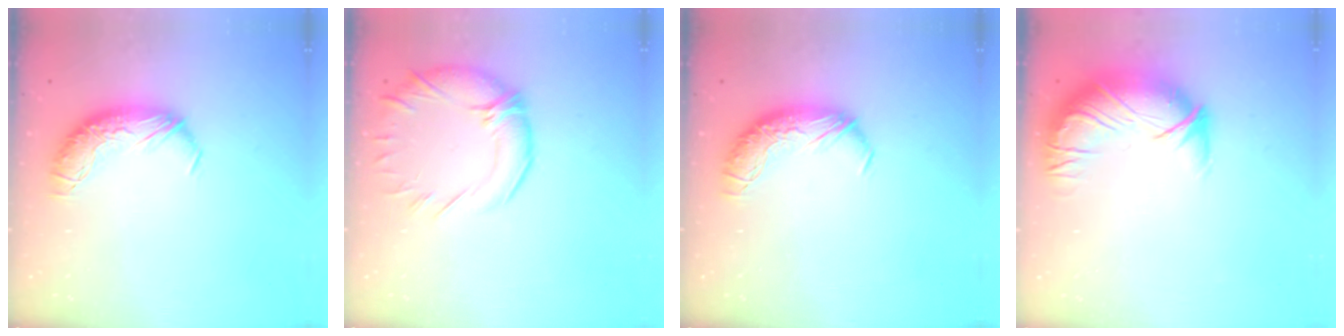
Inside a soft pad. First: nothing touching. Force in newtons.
{"total": 5.5, "press": 3.9, "slide": 3.9}
{"total": 0.0}
{"total": 2.8, "press": 0.4, "slide": 2.8}